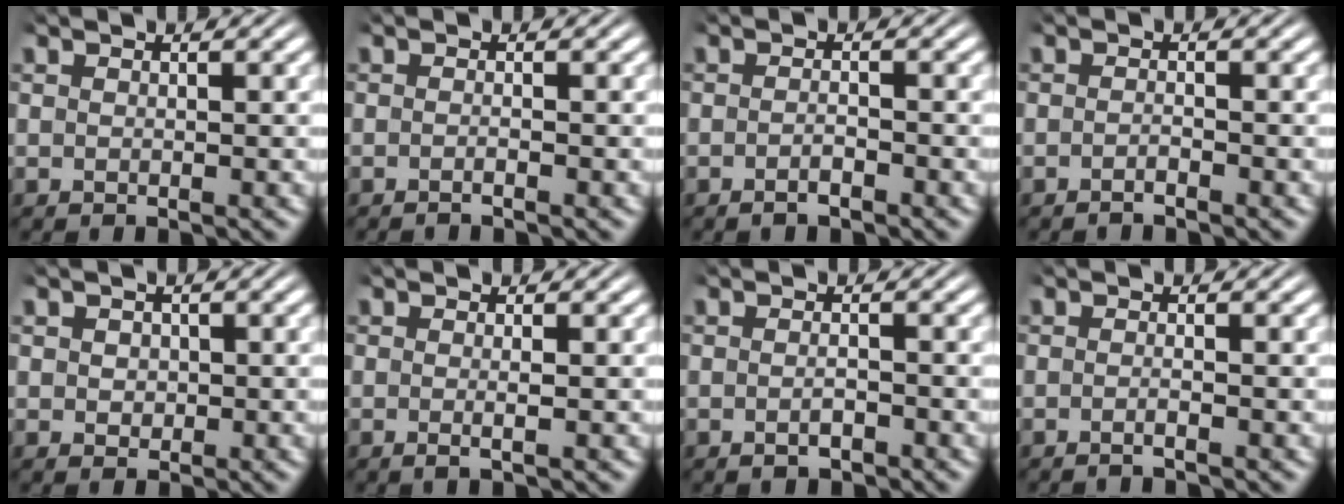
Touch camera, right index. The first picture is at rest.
{"total": 1.0, "force": [-0.9, -0.1, 0.4], "torque": [-0.010, 0.001, -0.018]}
{"total": 1.6, "force": [-1.4, 0.3, 0.7], "torque": [-0.014, -0.001, -0.027]}
{"total": 1.3, "force": [-1.2, -0.1, 0.3], "torque": [-0.009, -0.001, -0.023]}
{"total": 0.9, "force": [0.0, 0.8, 0.4], "torque": [-0.009, -0.009, 0.007]}
{"total": 1.1, "force": [-0.5, -0.1, 1.0], "torque": [-0.023, -0.006, -0.007]}
{"total": 1.7, "force": [-1.4, 0.6, 0.9], "torque": [-0.017, -0.002, -0.022]}
{"total": 1.3, "force": [-1.1, -0.1, 0.6], "torque": [-0.017, -0.002, -0.020]}